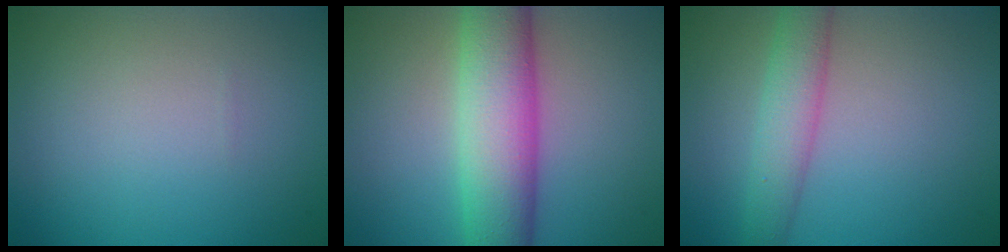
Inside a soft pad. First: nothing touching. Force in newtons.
{"total": 8.2, "press": 8.2, "slide": 0.2}
{"total": 3.8, "press": 3.8, "slide": 0.1}